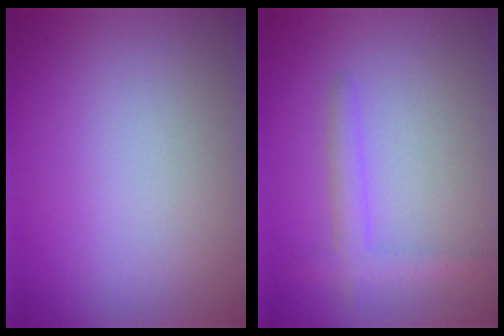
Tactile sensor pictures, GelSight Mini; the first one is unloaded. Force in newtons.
{"total": 2.1, "press": 2.1, "slide": 0.1}